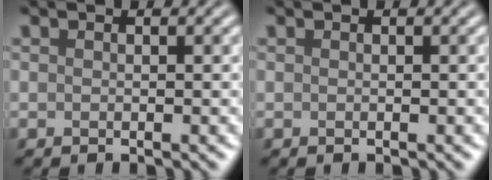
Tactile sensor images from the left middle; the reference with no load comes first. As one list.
[{"total": 0.0}]